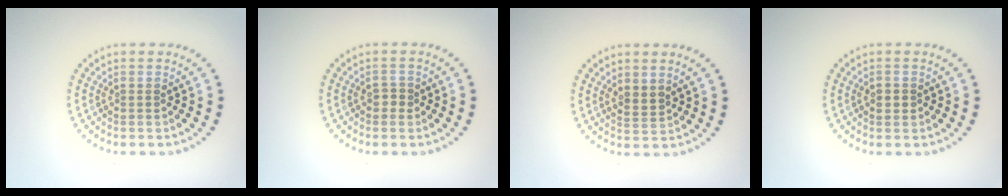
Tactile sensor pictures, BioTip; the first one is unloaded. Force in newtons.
{"total": 1.0, "press": 1.0, "slide": 0.3}
{"total": 1.6, "press": 1.3, "slide": 0.9}
{"total": 1.1, "press": 1.1, "slide": 0.2}